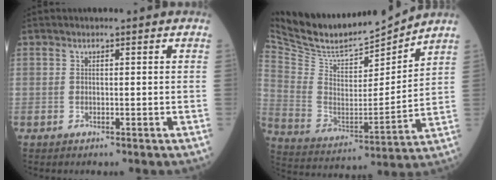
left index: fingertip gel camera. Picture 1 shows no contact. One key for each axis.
{"total": 15.9, "fx": 15.4, "fy": 1.5, "fz": 3.6, "tx": -0.088, "ty": -0.011, "tz": 0.278}